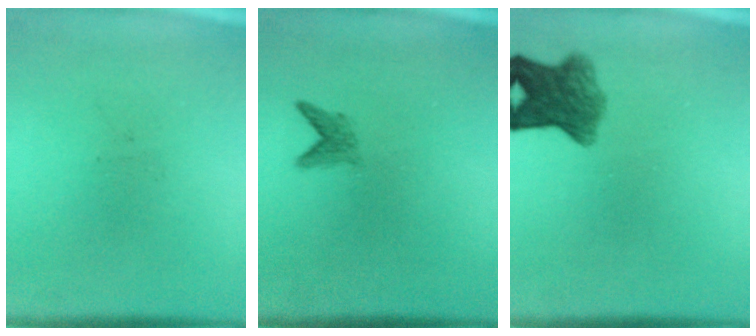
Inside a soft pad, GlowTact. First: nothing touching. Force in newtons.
{"total": 1.7}
{"total": 6.7}